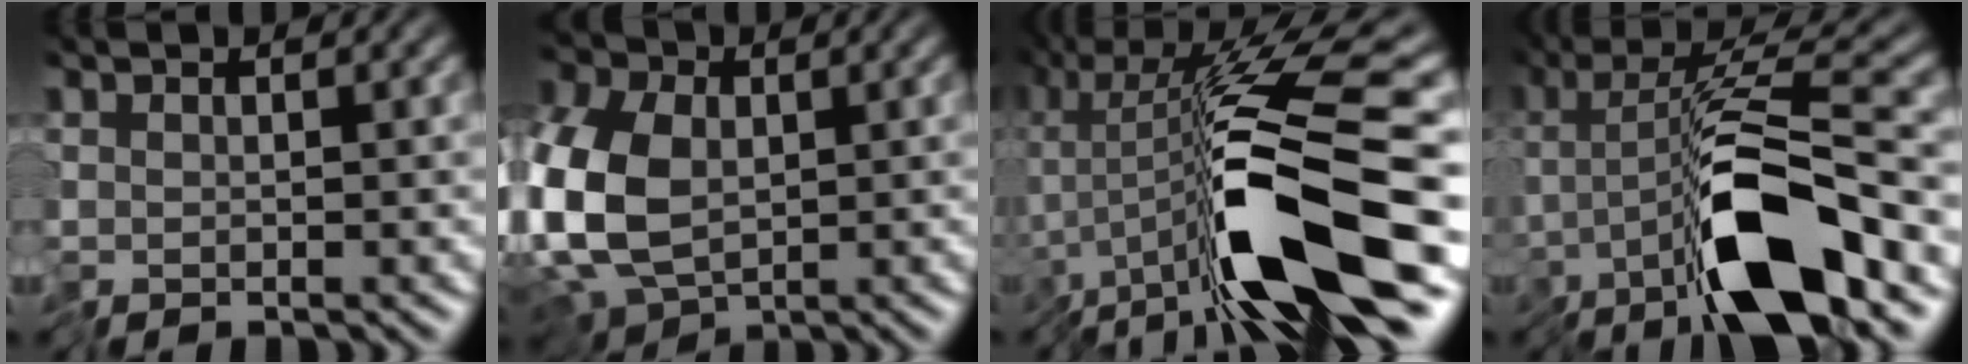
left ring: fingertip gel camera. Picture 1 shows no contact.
{"total": 11.6, "force": [-1.4, 7.9, 8.4], "torque": [-0.214, -0.014, -0.043]}
{"total": 13.0, "force": [-4.8, 2.0, 11.9], "torque": [-0.201, 0.011, -0.088]}
{"total": 9.6, "force": [-4.0, 1.7, 8.6], "torque": [-0.129, 0.007, -0.084]}